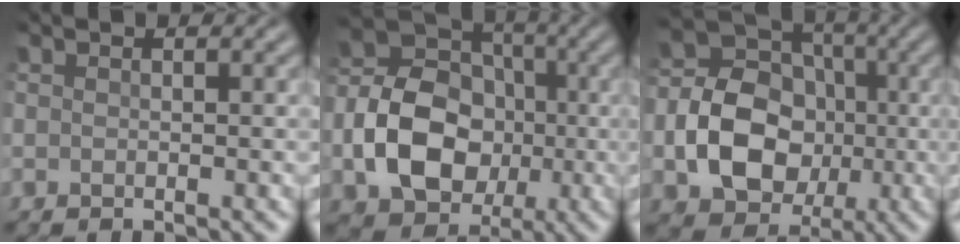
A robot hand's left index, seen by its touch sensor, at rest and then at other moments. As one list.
[{"total": 10.0, "force": [-2.1, 7.5, 6.3], "torque": [-0.109, 0.000, -0.043]}, {"total": 9.6, "force": [-1.8, 7.5, 5.7], "torque": [-0.094, -0.002, -0.044]}]